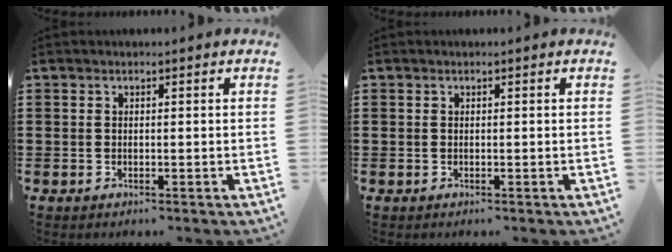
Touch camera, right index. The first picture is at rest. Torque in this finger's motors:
{"motor_torque": [2.14, 0.00, 0.04, -0.01]}